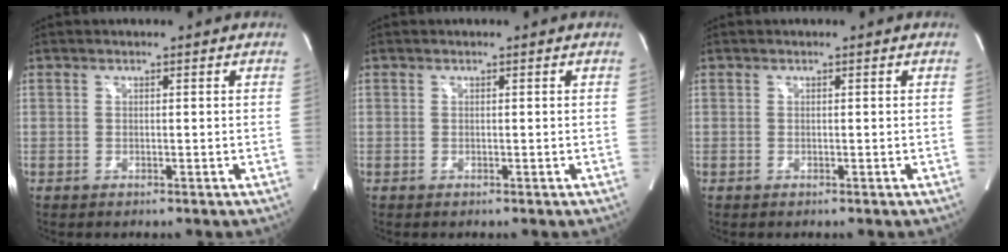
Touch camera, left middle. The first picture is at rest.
{"total": 0.0}
{"total": 0.0}